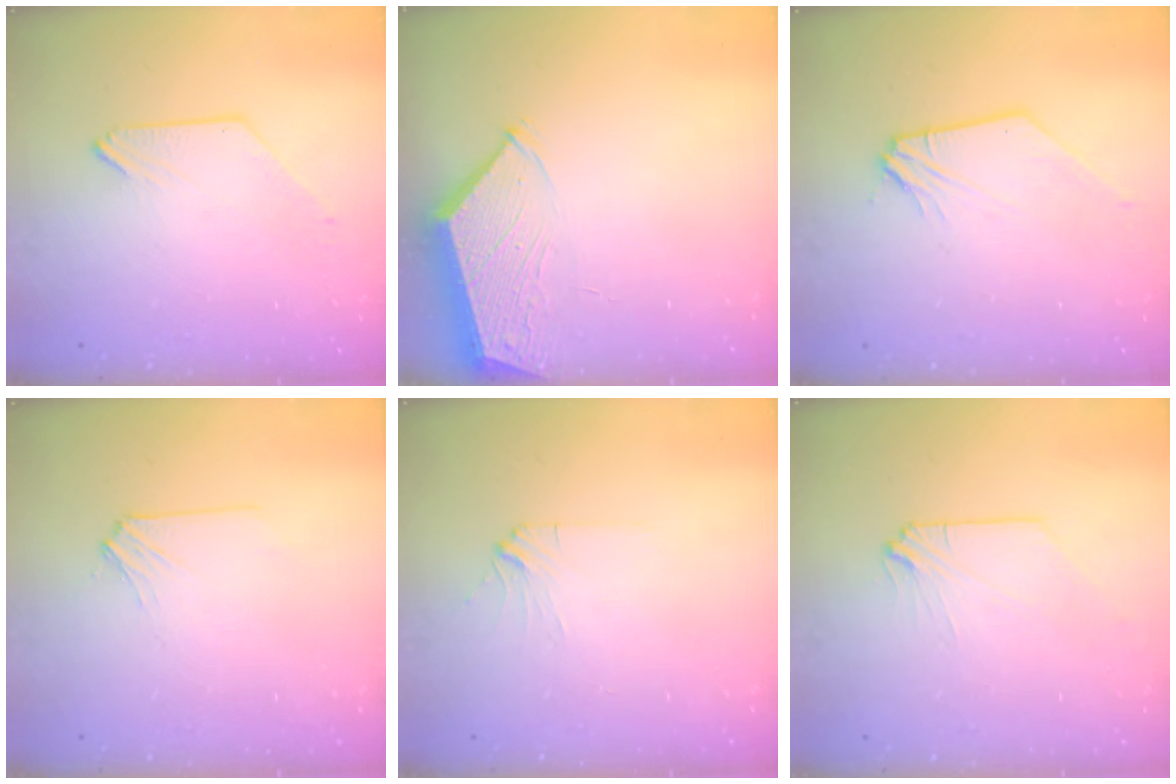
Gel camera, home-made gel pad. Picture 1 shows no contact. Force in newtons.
{"total": 3.2, "press": 3.2, "slide": 0.4}
{"total": 1.9, "press": 1.9, "slide": 0.4}
{"total": 2.1, "press": 2.1, "slide": 0.4}
{"total": 2.8, "press": 2.7, "slide": 0.4}
{"total": 0.0}